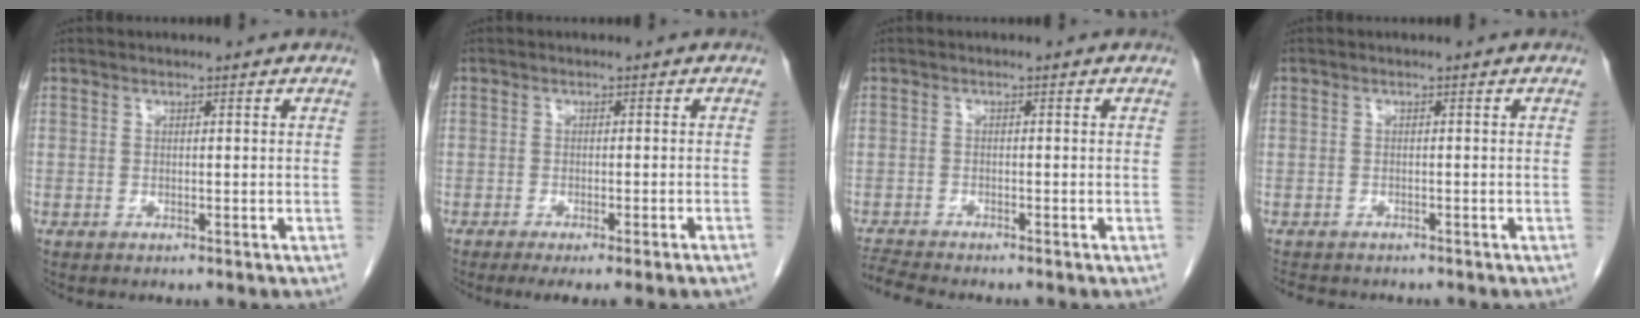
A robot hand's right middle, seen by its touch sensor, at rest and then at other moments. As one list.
[{"total": 6.6, "force": [-5.2, -0.1, 4.1], "torque": [-0.042, -0.008, -0.070]}, {"total": 3.7, "force": [-3.6, -0.5, 0.6], "torque": [-0.017, -0.018, -0.065]}, {"total": 4.8, "force": [-4.1, 2.1, 1.4], "torque": [-0.022, -0.004, -0.056]}]